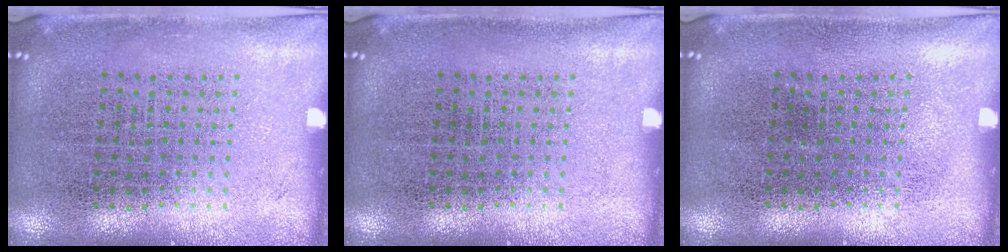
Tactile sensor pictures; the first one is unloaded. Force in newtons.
{"total": 0.0}
{"total": 0.0}